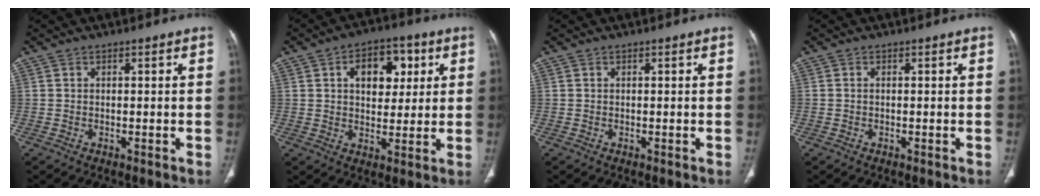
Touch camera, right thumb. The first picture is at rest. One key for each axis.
{"total": 10.8, "fx": 3.3, "fy": 6.9, "fz": 7.5, "tx": -0.063, "ty": 0.000, "tz": 0.049}
{"total": 0.0}
{"total": 0.0}